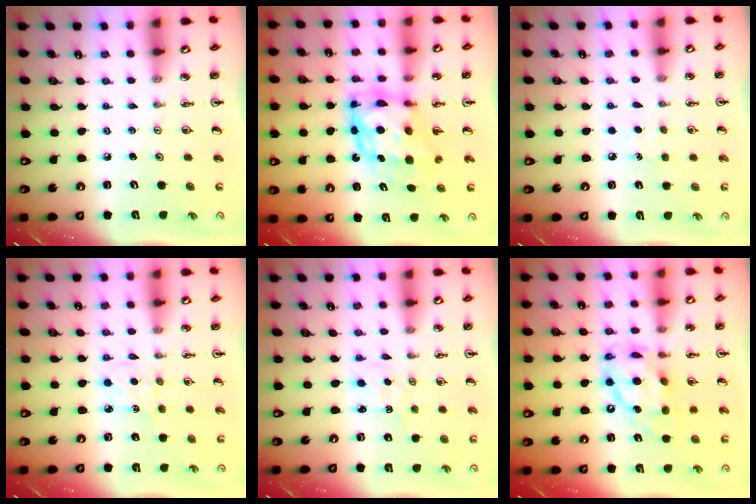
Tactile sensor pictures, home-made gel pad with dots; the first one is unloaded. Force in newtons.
{"total": 10.4, "press": 10.4, "slide": 0.8}
{"total": 5.7, "press": 5.7, "slide": 0.6}
{"total": 6.1, "press": 6.1, "slide": 0.5}
{"total": 1.0, "press": 0.9, "slide": 0.3}
{"total": 13.2, "press": 13.1, "slide": 1.4}